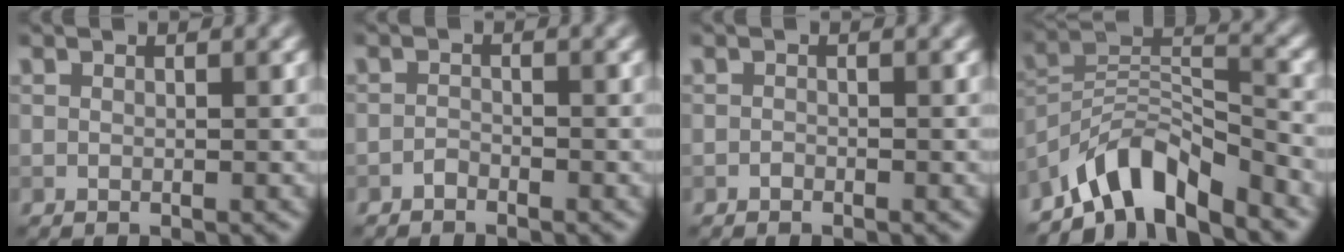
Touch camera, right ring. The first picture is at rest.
{"total": 0.9, "force": [-0.8, 0.3, 0.2], "torque": [-0.004, 0.002, -0.018]}
{"total": 0.5, "force": [-0.5, 0.2, 0.1], "torque": [-0.002, 0.001, -0.010]}
{"total": 7.5, "force": [-6.1, 2.2, 3.7], "torque": [-0.052, 0.002, -0.122]}